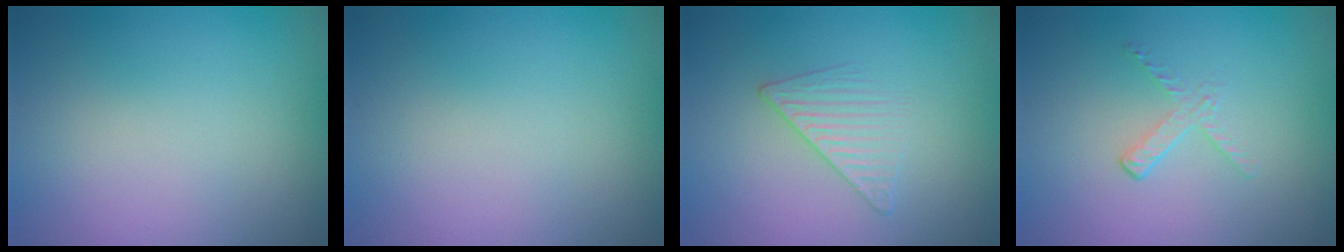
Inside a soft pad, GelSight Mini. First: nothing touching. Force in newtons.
{"total": 0.0}
{"total": 1.6, "press": 1.0, "slide": 1.2}
{"total": 1.2, "press": 0.4, "slide": 1.2}